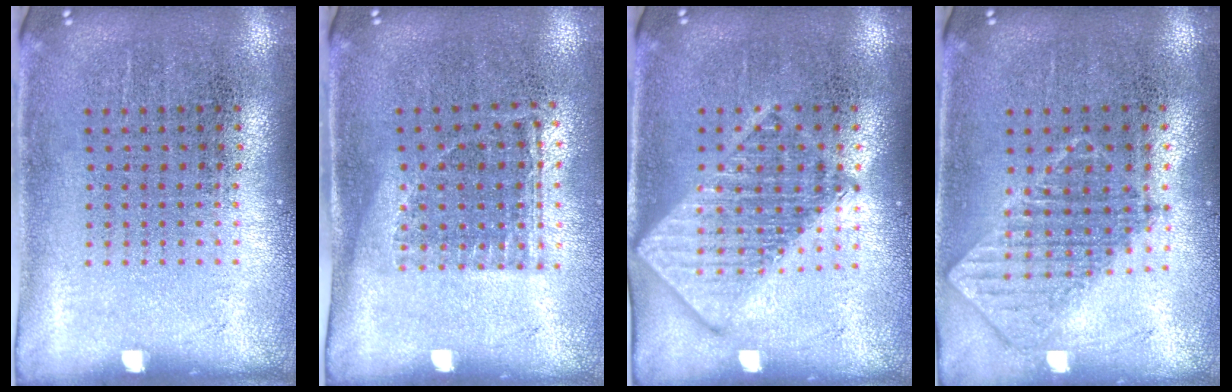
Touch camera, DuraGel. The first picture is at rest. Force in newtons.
{"total": 1.2, "press": 0.9, "slide": 0.7}
{"total": 2.7, "press": 2.7, "slide": 0.3}
{"total": 0.9, "press": 0.8, "slide": 0.2}